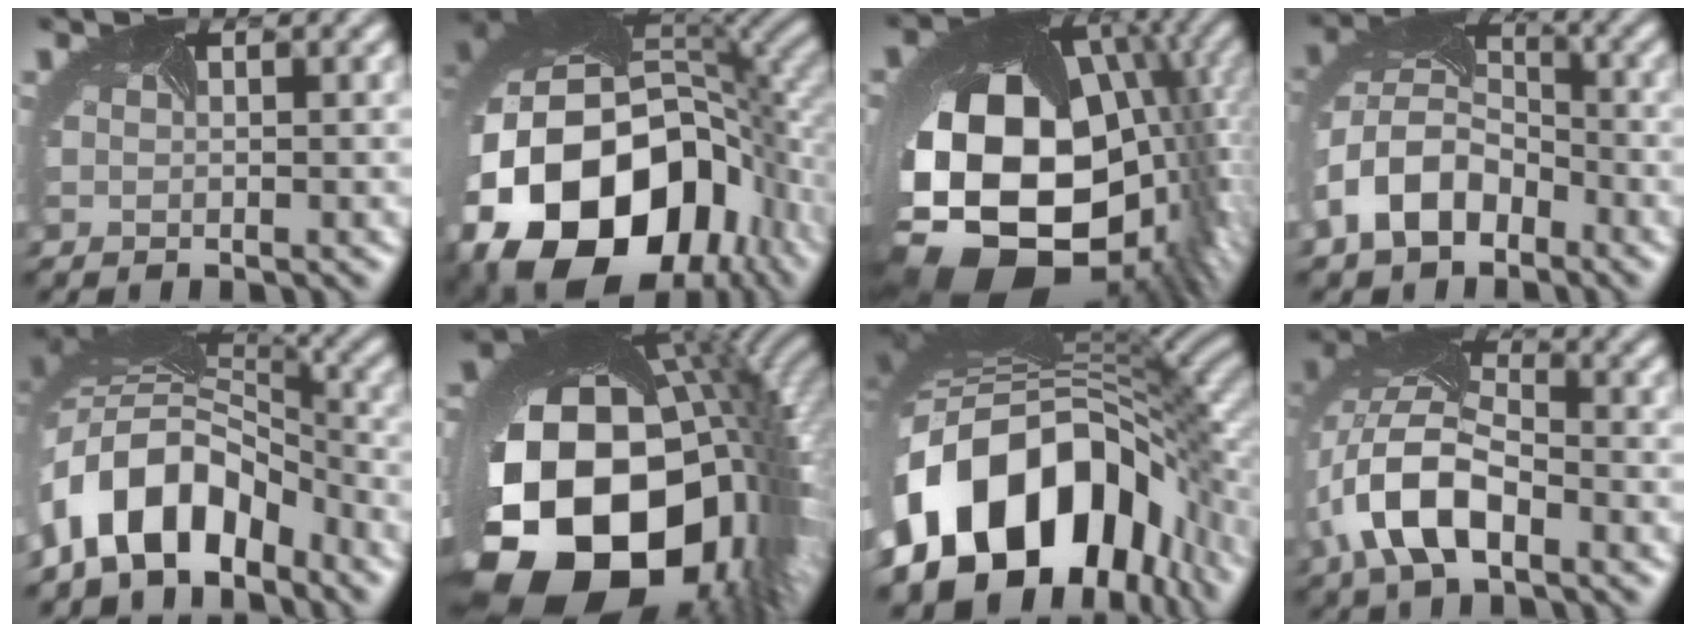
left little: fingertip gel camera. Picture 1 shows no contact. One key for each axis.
{"total": 18.7, "fx": -6.5, "fy": 12.8, "fz": 12.0, "tx": -0.269, "ty": -0.033, "tz": -0.101}
{"total": 20.1, "fx": -3.5, "fy": 13.9, "fz": 14.0, "tx": -0.267, "ty": -0.077, "tz": -0.020}
{"total": 7.4, "fx": -3.3, "fy": 4.8, "fz": 4.6, "tx": -0.103, "ty": -0.003, "tz": -0.072}
{"total": 9.5, "fx": -4.8, "fy": 5.5, "fz": 6.2, "tx": -0.108, "ty": 0.011, "tz": -0.093}
{"total": 22.9, "fx": -6.1, "fy": 16.0, "fz": 15.3, "tx": -0.306, "ty": -0.099, "tz": -0.074}
{"total": 16.3, "fx": -6.2, "fy": 10.1, "fz": 11.1, "tx": -0.190, "ty": -0.025, "tz": -0.098}
{"total": 8.5, "fx": -3.3, "fy": 4.3, "fz": 6.6, "tx": -0.149, "ty": 0.002, "tz": -0.070}